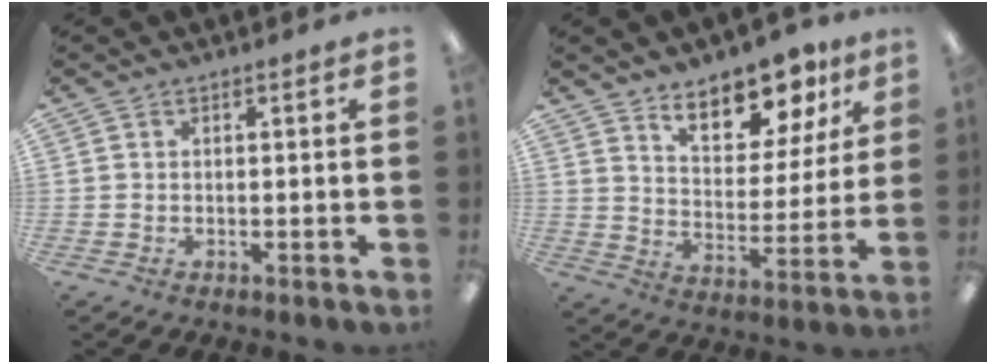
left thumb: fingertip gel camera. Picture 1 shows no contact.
{"total": 13.7, "force": [10.8, 6.1, 5.9], "torque": [-0.085, -0.073, 0.191]}